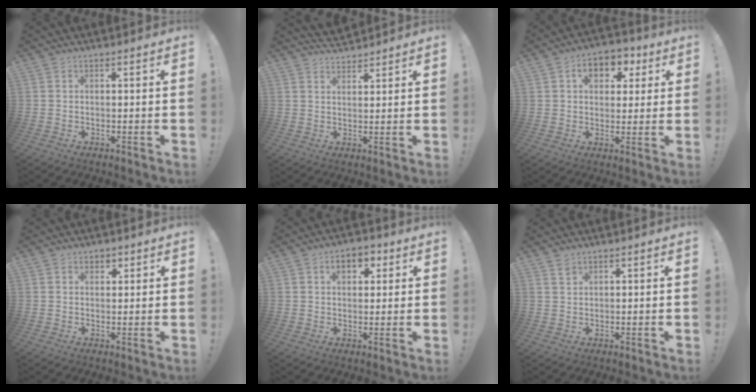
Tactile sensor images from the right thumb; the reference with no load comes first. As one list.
[{"total": 4.5, "force": [4.2, 1.4, 0.4], "torque": [-0.002, -0.028, 0.079]}, {"total": 8.7, "force": [3.1, 6.5, 4.9], "torque": [-0.060, -0.011, 0.056]}, {"total": 1.9, "force": [1.1, 1.4, 0.4], "torque": [0.006, -0.006, 0.017]}, {"total": 6.4, "force": [2.3, 4.3, 4.1], "torque": [-0.053, 0.004, 0.037]}, {"total": 2.0, "force": [1.6, 1.0, 0.7], "torque": [-0.001, -0.012, 0.028]}]